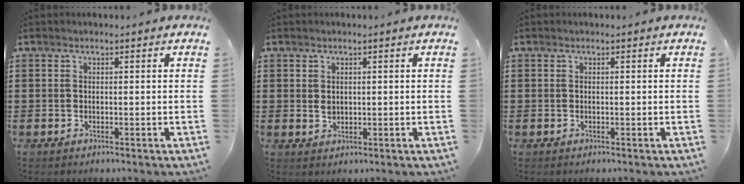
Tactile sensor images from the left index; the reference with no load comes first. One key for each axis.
{"total": 1.4, "fx": 0.3, "fy": 1.1, "fz": 0.8, "tx": -0.019, "ty": 0.008, "tz": 0.004}
{"total": 0.0}